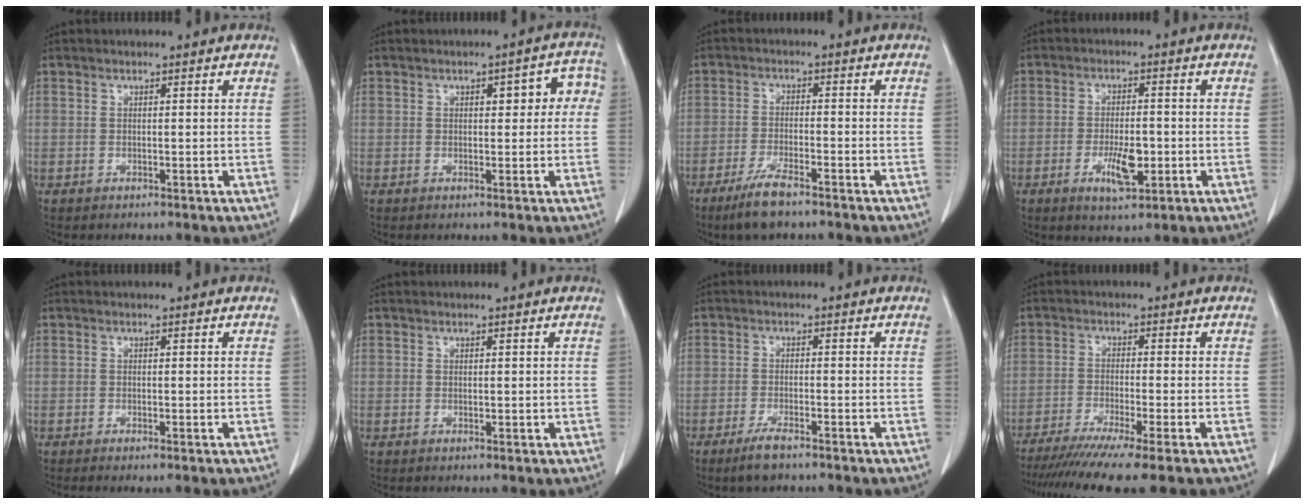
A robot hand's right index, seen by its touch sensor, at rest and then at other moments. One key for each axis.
{"total": 5.4, "fx": 1.1, "fy": 2.4, "fz": 4.7, "tx": -0.044, "ty": 0.029, "tz": 0.009}
{"total": 5.7, "fx": -4.2, "fy": 0.7, "fz": 3.8, "tx": -0.083, "ty": -0.010, "tz": -0.078}
{"total": 5.9, "fx": -1.8, "fy": 2.0, "fz": 5.2, "tx": -0.093, "ty": -0.004, "tz": -0.025}
{"total": 1.1, "fx": -0.5, "fy": 0.1, "fz": 1.0, "tx": -0.019, "ty": -0.003, "tz": -0.005}
{"total": 0.6, "fx": 0.1, "fy": 0.4, "fz": 0.5, "tx": -0.006, "ty": -0.002, "tz": 0.004}
{"total": 3.5, "fx": -2.6, "fy": 0.5, "fz": 2.3, "tx": -0.051, "ty": -0.004, "tz": -0.049}
{"total": 12.0, "fx": -9.6, "fy": -1.0, "fz": 7.2, "tx": -0.102, "ty": -0.033, "tz": -0.149}